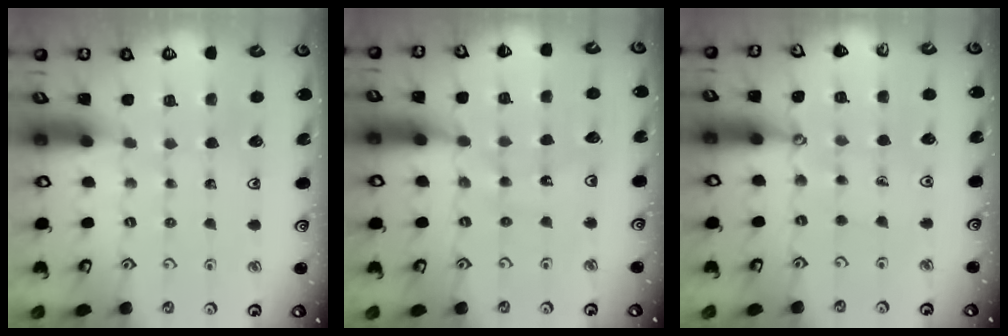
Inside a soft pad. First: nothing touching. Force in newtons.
{"total": 9.8, "press": 9.7, "slide": 1.1}
{"total": 3.6, "press": 3.6, "slide": 0.3}